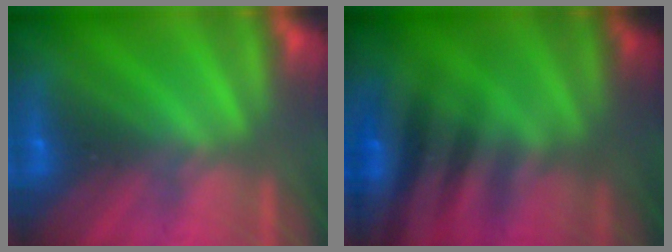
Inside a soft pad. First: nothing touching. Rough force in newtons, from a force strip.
{"total": 3.2}